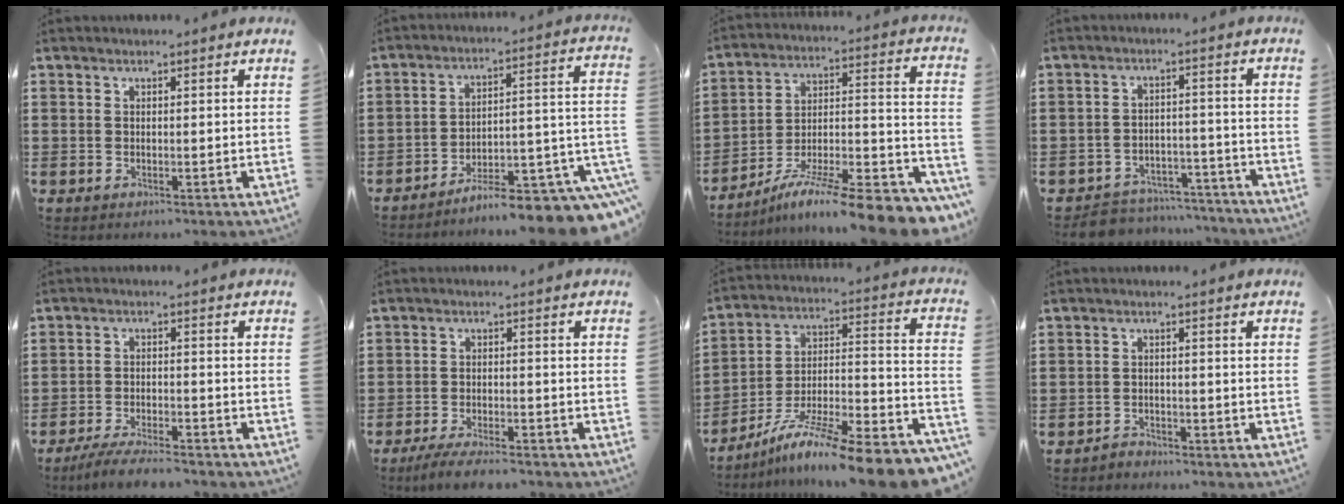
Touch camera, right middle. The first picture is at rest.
{"total": 9.1, "force": [-7.8, 0.8, 4.5], "torque": [-0.057, 0.002, -0.146]}
{"total": 12.3, "force": [-10.1, 0.2, 7.1], "torque": [-0.098, 0.011, -0.184]}
{"total": 5.2, "force": [-5.1, 1.1, 0.0], "torque": [0.001, 0.016, -0.105]}
{"total": 4.8, "force": [-4.5, 0.3, 1.8], "torque": [-0.035, -0.002, -0.087]}
{"total": 4.3, "force": [-3.9, 0.4, 1.7], "torque": [-0.040, -0.006, -0.080]}
{"total": 11.9, "force": [-9.4, 0.1, 7.3], "torque": [-0.111, 0.002, -0.175]}
{"total": 2.0, "force": [-1.9, 0.5, -0.1], "torque": [-0.005, 0.003, -0.043]}